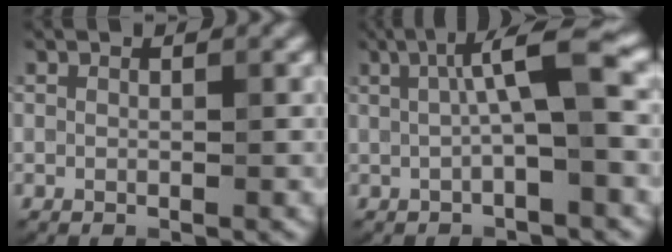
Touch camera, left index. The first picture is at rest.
{"total": 5.3, "force": [0.7, 0.8, 5.2], "torque": [-0.089, 0.016, 0.008]}